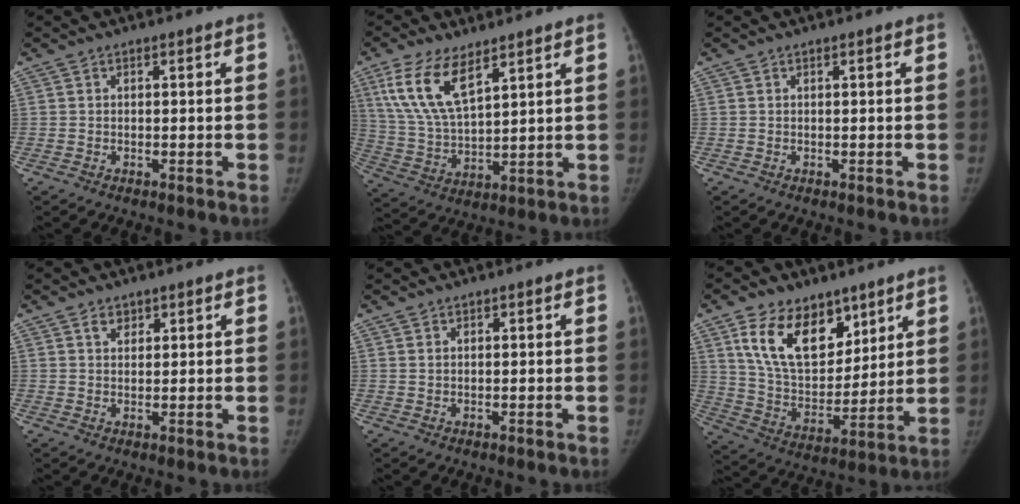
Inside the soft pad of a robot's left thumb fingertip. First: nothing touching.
{"total": 12.8, "force": [7.0, 5.3, 9.3], "torque": [-0.181, -0.026, 0.147]}
{"total": 0.0}
{"total": 2.2, "force": [1.4, 1.5, 0.8], "torque": [-0.001, -0.008, 0.022]}
{"total": 0.6, "force": [0.3, 0.4, 0.3], "torque": [-0.002, -0.002, 0.006]}
{"total": 17.4, "force": [9.6, 10.4, 10.1], "torque": [-0.129, -0.052, 0.185]}